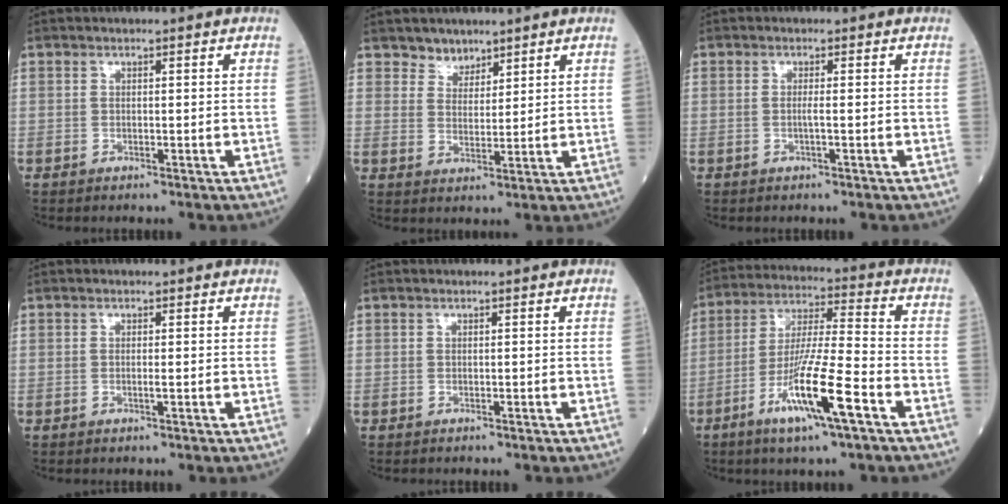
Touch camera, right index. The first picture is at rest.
{"total": 3.1, "force": [2.6, 1.7, 0.0], "torque": [0.009, -0.002, 0.044]}
{"total": 1.1, "force": [-0.3, -0.2, 1.1], "torque": [-0.022, 0.000, -0.007]}
{"total": 0.7, "force": [-0.2, -0.1, 0.7], "torque": [-0.014, 0.000, -0.005]}
{"total": 0.5, "force": [-0.4, 0.2, -0.3], "torque": [0.001, 0.003, -0.010]}
{"total": 13.2, "force": [-6.1, 0.2, 11.7], "torque": [-0.226, -0.016, -0.113]}